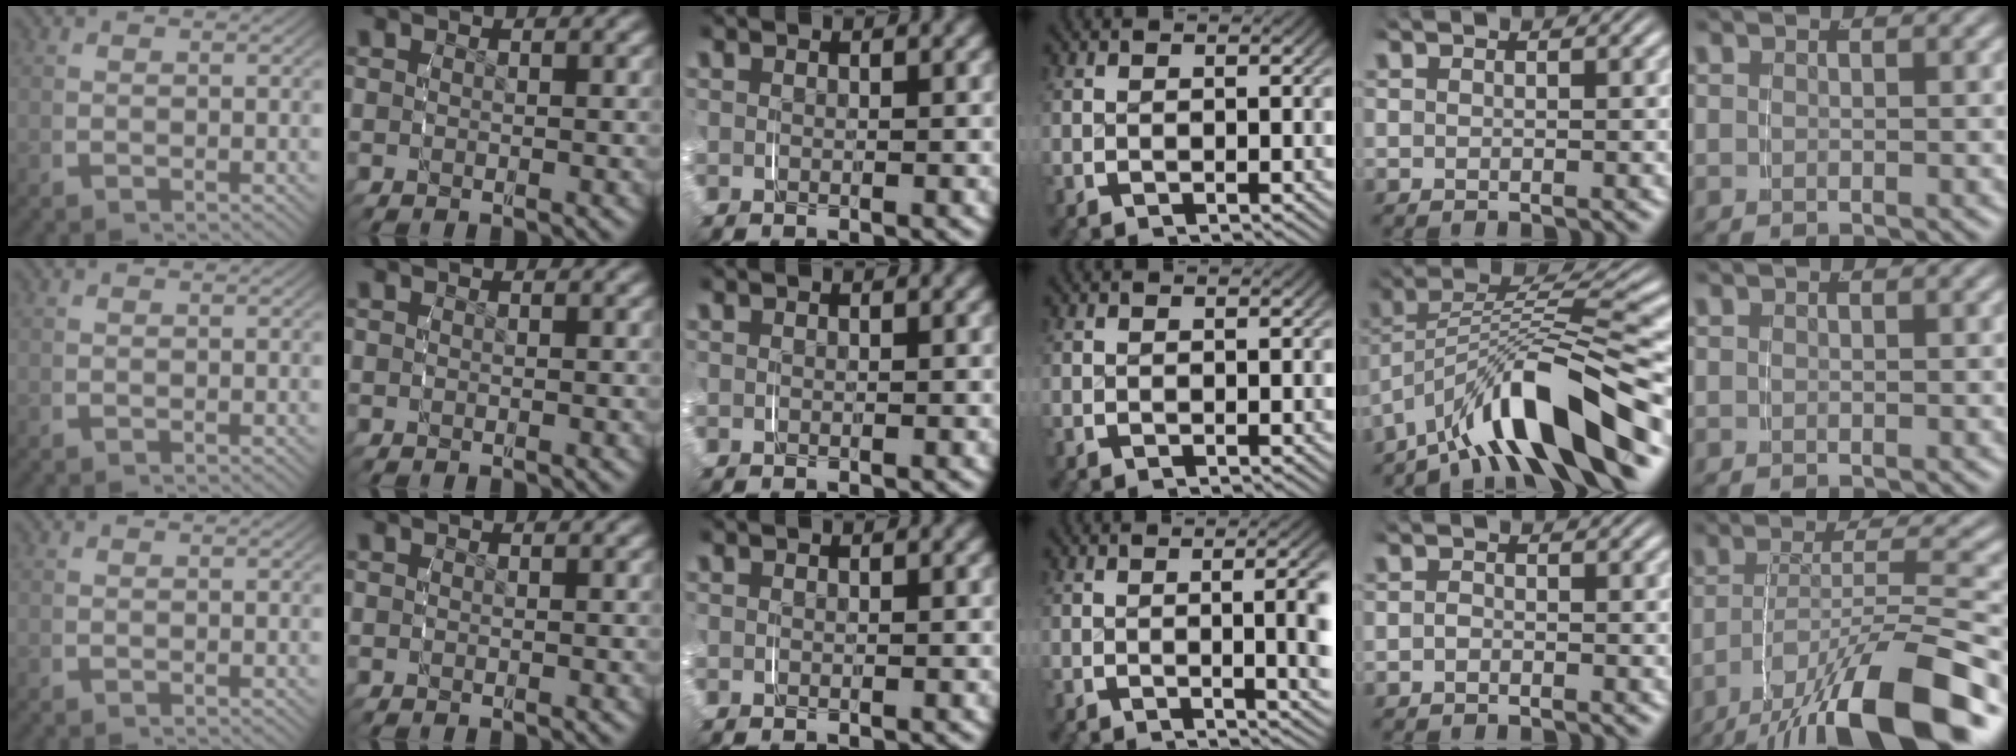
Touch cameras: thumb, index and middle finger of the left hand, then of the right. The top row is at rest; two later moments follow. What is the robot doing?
{"motion": "grasp_and_lifting", "object": "pencil case"}